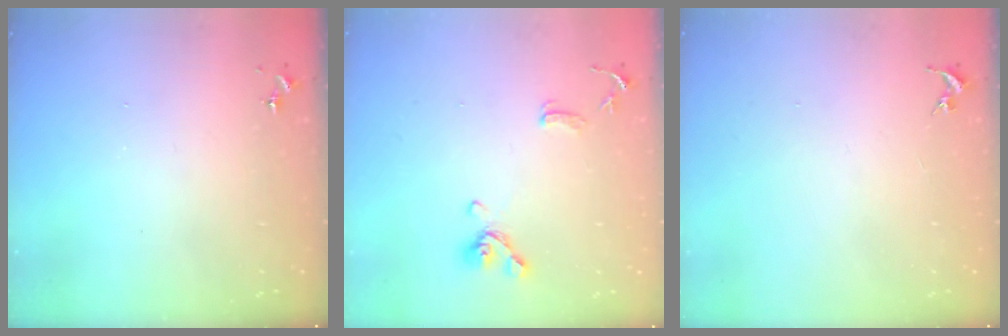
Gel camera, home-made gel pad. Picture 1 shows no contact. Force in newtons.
{"total": 11.6, "press": 11.4, "slide": 2.1}
{"total": 0.0}